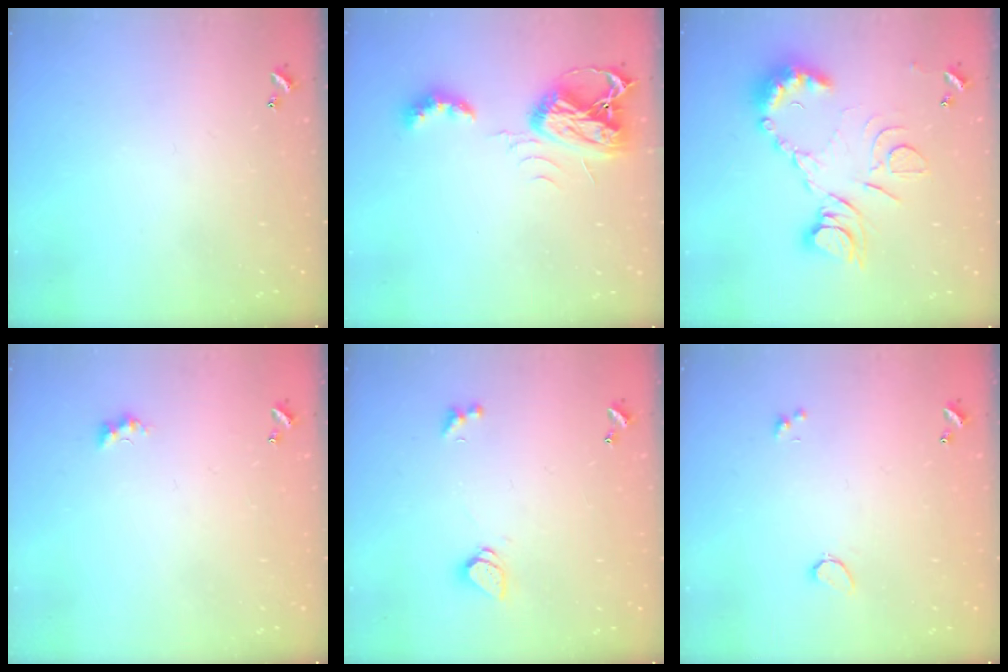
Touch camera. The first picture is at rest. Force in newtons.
{"total": 7.9, "press": 7.9, "slide": 0.8}
{"total": 13.9, "press": 13.7, "slide": 2.0}
{"total": 2.7, "press": 2.6, "slide": 0.6}
{"total": 1.6, "press": 1.6, "slide": 0.5}
{"total": 0.6, "press": 0.4, "slide": 0.5}